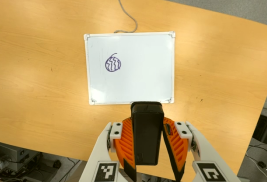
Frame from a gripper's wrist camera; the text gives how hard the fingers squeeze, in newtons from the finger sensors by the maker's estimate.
{"total": 6.2, "left": 4.9, "right": 7.5}